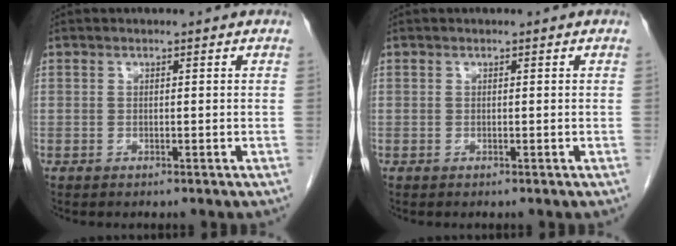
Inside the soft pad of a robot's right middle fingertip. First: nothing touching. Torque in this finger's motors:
{"motor_torque": [0.20, 0.22, -0.05, -0.01]}